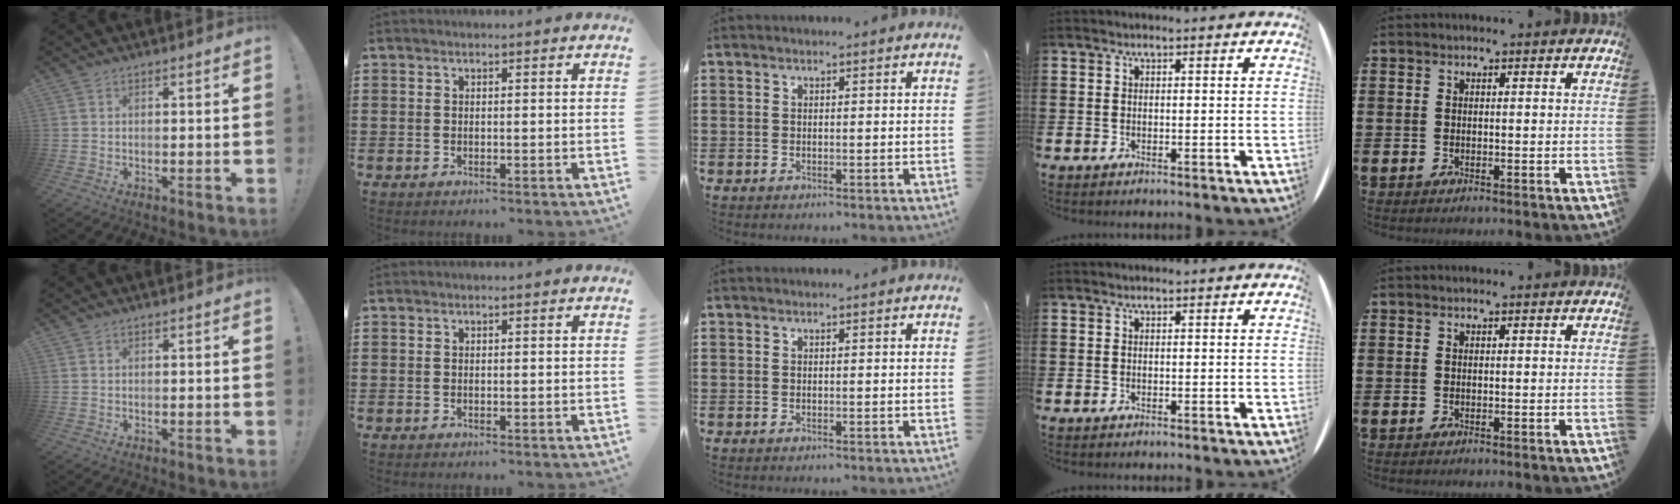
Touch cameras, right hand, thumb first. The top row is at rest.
{}